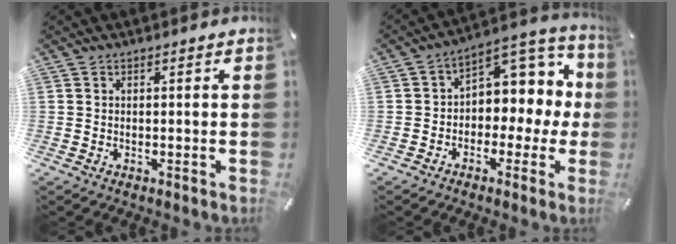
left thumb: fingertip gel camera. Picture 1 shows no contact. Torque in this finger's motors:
{"motor_torque": [0.53, 0.52, 0.18, -0.01, 0.08]}